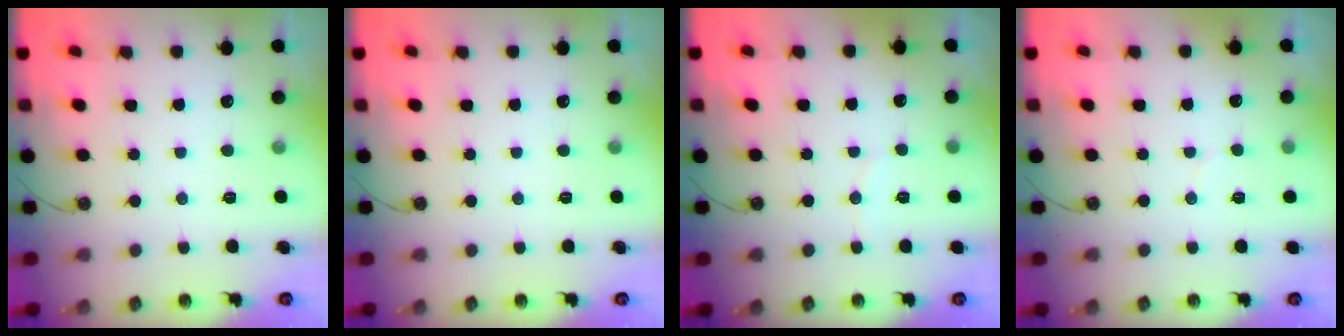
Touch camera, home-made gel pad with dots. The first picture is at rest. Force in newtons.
{"total": 0.0}
{"total": 3.4, "press": 3.3, "slide": 0.4}
{"total": 2.9, "press": 2.9, "slide": 0.3}